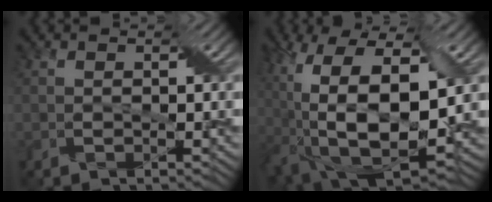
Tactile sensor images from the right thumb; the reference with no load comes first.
{"total": 18.2, "force": [0.1, 10.0, 15.2], "torque": [-0.296, -0.021, 0.019]}